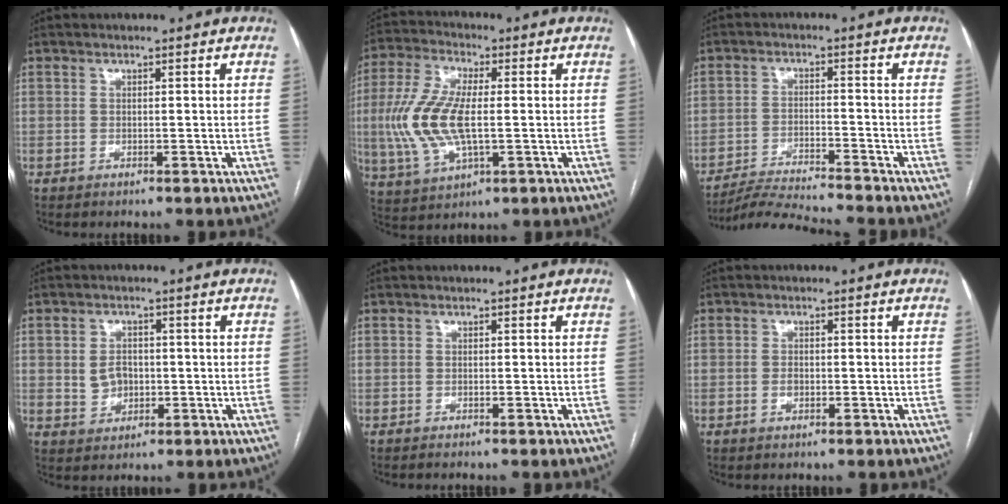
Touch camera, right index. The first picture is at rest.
{"total": 12.4, "force": [-0.6, 4.6, 11.5], "torque": [-0.269, 0.003, -0.008]}
{"total": 9.2, "force": [-8.7, -2.1, 2.1], "torque": [-0.025, -0.013, -0.155]}
{"total": 4.1, "force": [-0.1, 3.4, 2.2], "torque": [-0.038, 0.008, 0.005]}
{"total": 1.0, "force": [-0.9, -0.1, 0.4], "torque": [-0.006, 0.000, -0.013]}
{"total": 1.7, "force": [-0.5, 1.1, 1.3], "torque": [-0.024, 0.002, -0.007]}